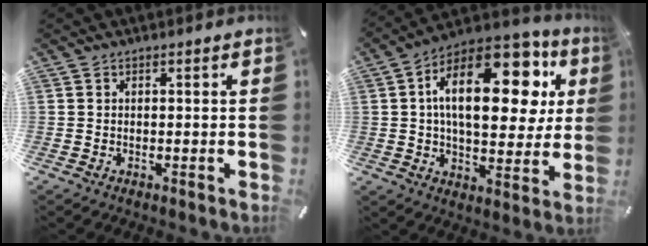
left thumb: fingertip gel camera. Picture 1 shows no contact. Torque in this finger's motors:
{"motor_torque": [2.56, 2.45, 1.63, -1.14, 0.77]}